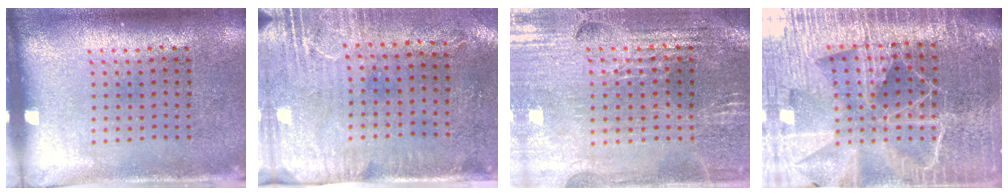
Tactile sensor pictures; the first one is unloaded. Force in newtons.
{"total": 2.9, "press": 2.4, "slide": 1.7}
{"total": 2.9, "press": 2.8, "slide": 0.5}
{"total": 6.2, "press": 5.4, "slide": 3.1}